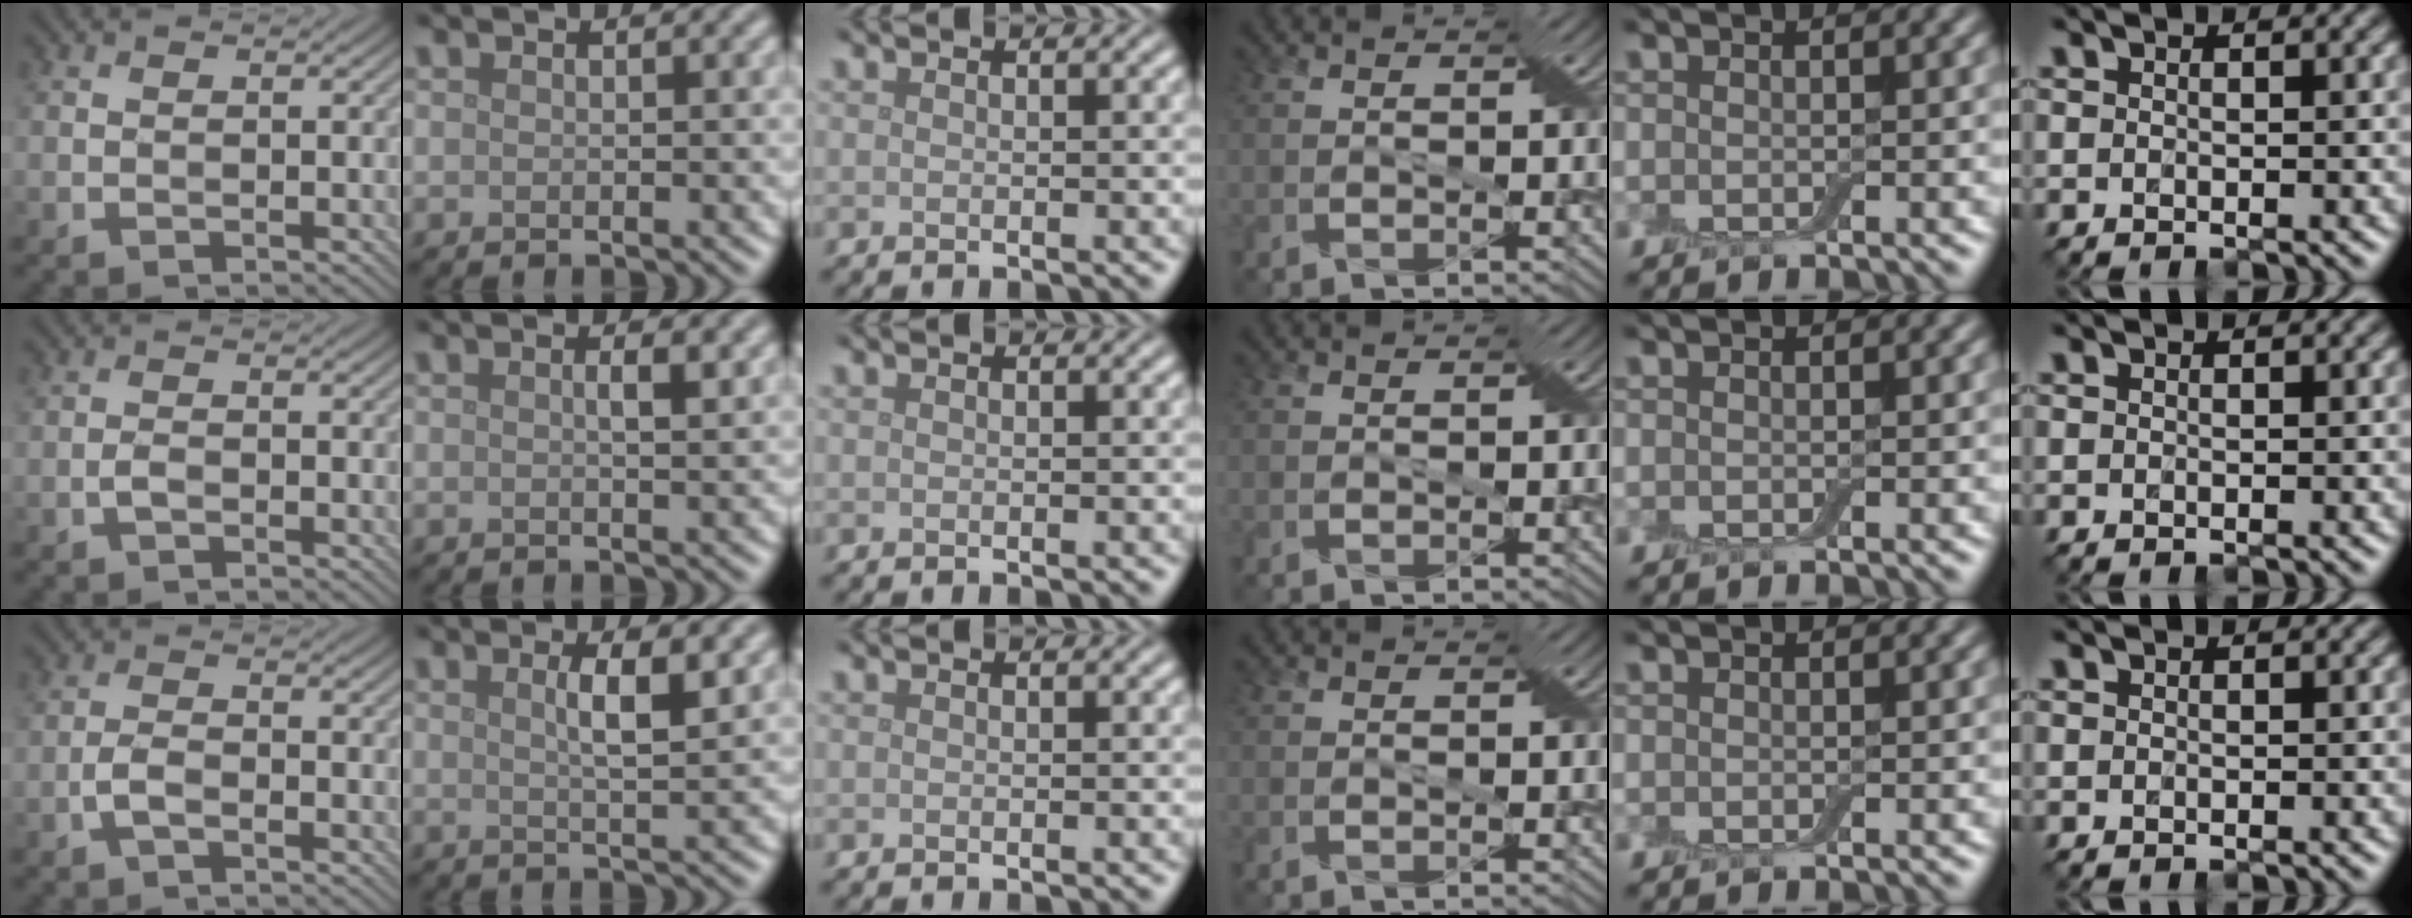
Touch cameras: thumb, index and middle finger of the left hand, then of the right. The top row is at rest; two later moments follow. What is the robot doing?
{"motion": "squeeze", "object": "air blower"}